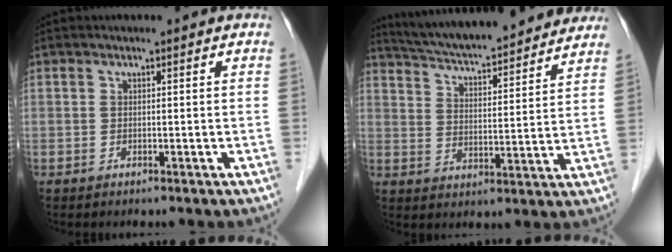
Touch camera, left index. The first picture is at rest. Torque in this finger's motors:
{"motor_torque": [-0.02, -0.56, 0.34, 0.09]}